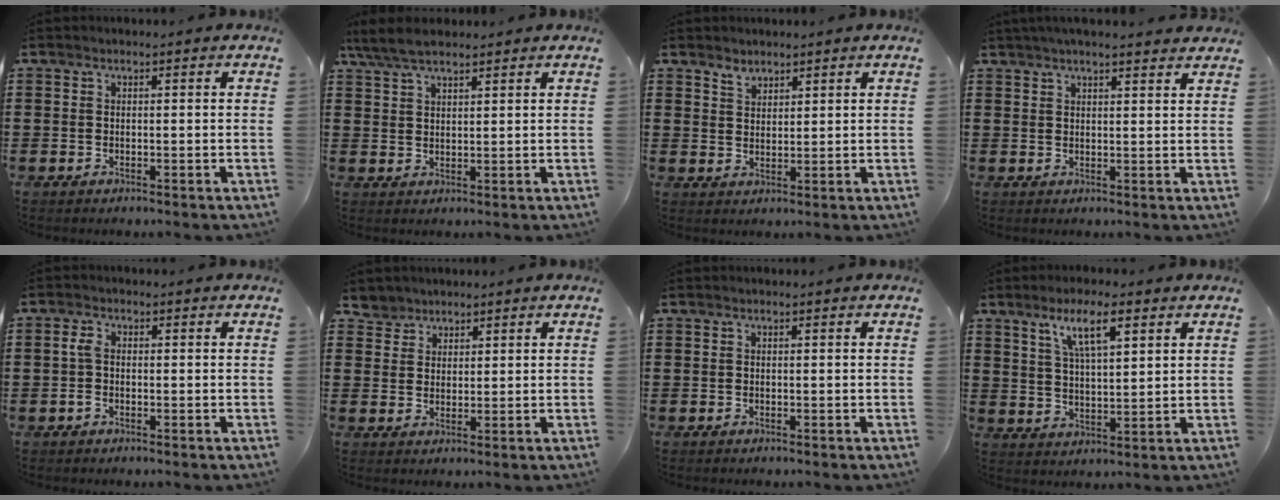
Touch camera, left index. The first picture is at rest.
{"total": 5.0, "force": [3.9, 1.5, 2.7], "torque": [-0.063, 0.000, 0.074]}
{"total": 2.1, "force": [1.8, 1.1, 0.3], "torque": [-0.010, 0.002, 0.035]}
{"total": 2.8, "force": [2.5, 0.1, 1.1], "torque": [-0.029, 0.001, 0.047]}
{"total": 2.2, "force": [-0.4, 1.2, 1.9], "torque": [-0.053, -0.002, -0.012]}
{"total": 3.5, "force": [2.7, 2.2, -0.4], "torque": [-0.010, 0.005, 0.052]}
{"total": 0.0}
{"total": 7.6, "force": [4.3, 2.0, 6.0], "torque": [-0.120, 0.005, 0.072]}